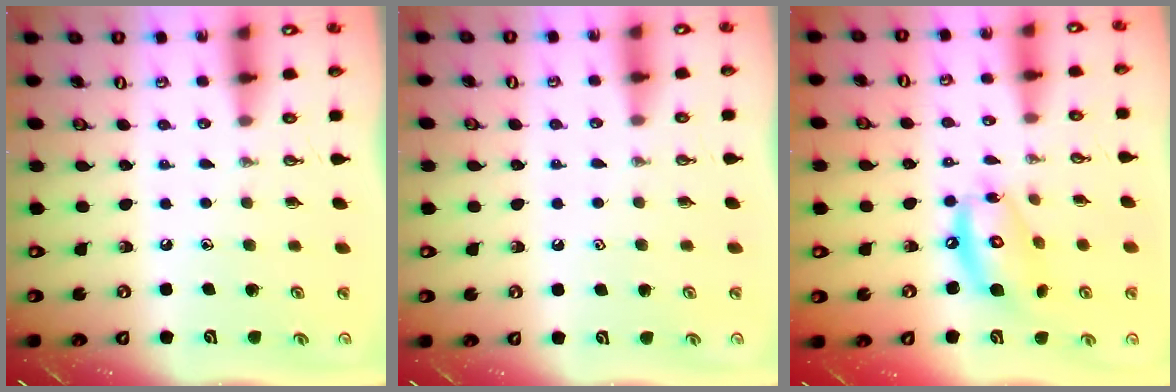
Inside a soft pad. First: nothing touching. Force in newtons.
{"total": 0.8, "press": 0.2, "slide": 0.7}
{"total": 13.5, "press": 13.4, "slide": 1.3}